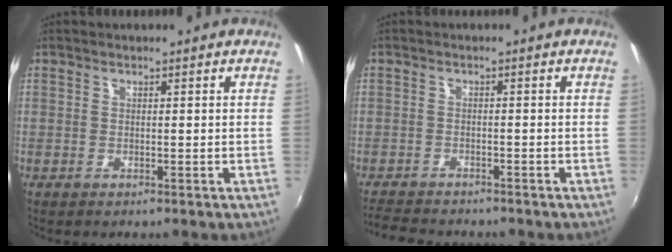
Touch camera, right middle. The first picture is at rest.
{"total": 6.3, "force": [-5.9, 1.4, 1.8], "torque": [-0.058, -0.016, -0.098]}